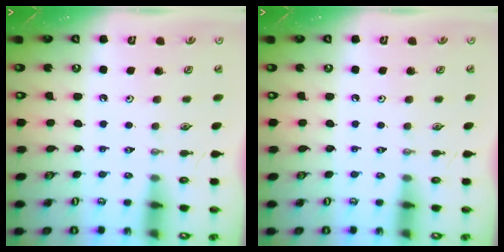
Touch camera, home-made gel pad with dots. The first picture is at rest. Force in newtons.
{"total": 0.0}